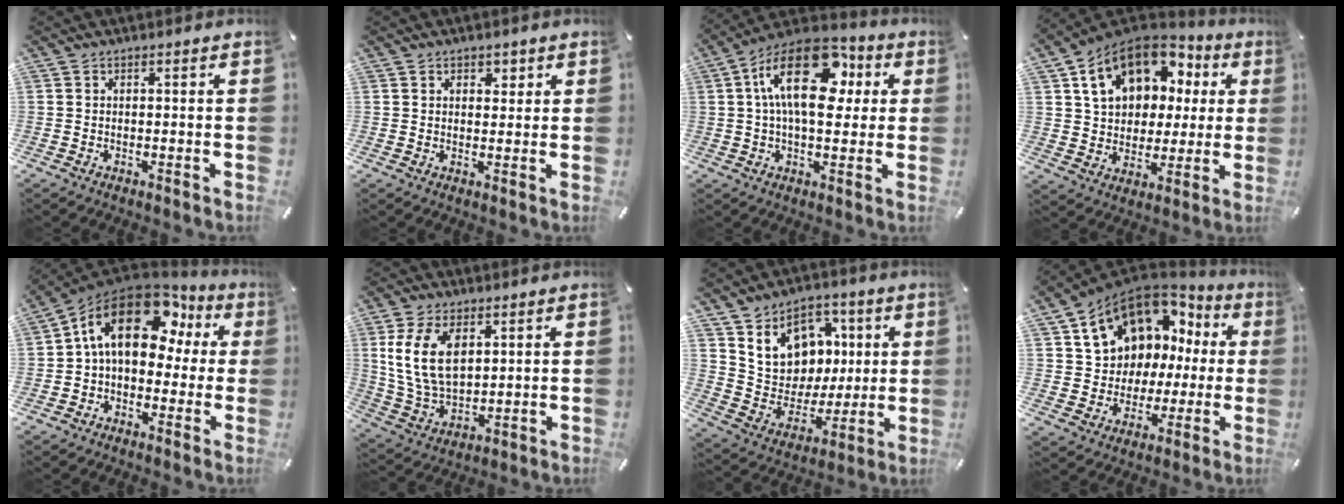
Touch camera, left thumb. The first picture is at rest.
{"total": 2.1, "force": [1.2, 1.7, 0.5], "torque": [0.012, -0.005, 0.014]}
{"total": 19.4, "force": [4.7, 10.8, 15.3], "torque": [-0.270, -0.011, 0.075]}
{"total": 16.4, "force": [7.4, 11.9, 8.4], "torque": [-0.152, -0.021, 0.139]}
{"total": 18.4, "force": [6.0, 11.5, 13.0], "torque": [-0.207, -0.018, 0.102]}
{"total": 12.4, "force": [3.9, 8.1, 8.5], "torque": [-0.197, -0.006, 0.068]}
{"total": 13.7, "force": [4.6, 12.2, 4.2], "torque": [-0.072, -0.032, 0.097]}
{"total": 12.9, "force": [6.8, 10.0, 4.3], "torque": [-0.085, -0.061, 0.134]}